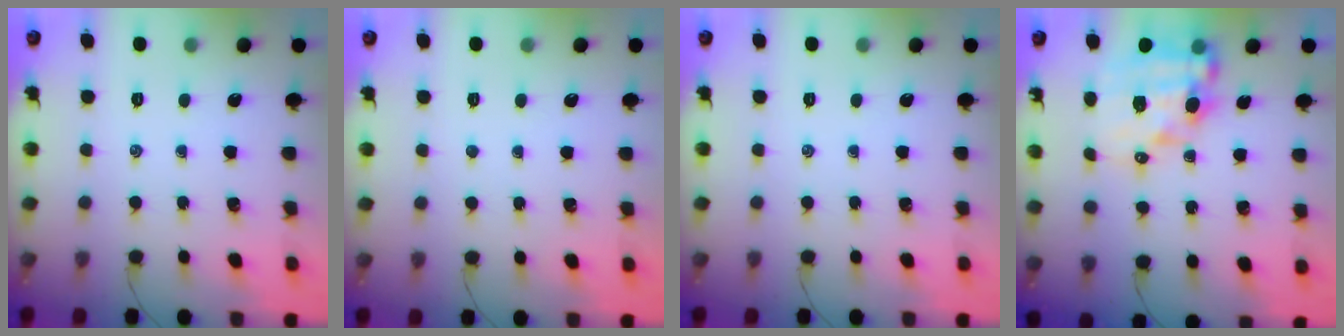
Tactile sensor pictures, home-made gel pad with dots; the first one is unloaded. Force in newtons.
{"total": 0.0}
{"total": 0.0}
{"total": 13.2, "press": 12.9, "slide": 3.1}